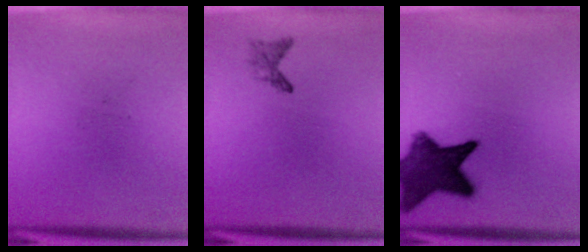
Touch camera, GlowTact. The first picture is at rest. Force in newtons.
{"total": 1.1}
{"total": 11.4}